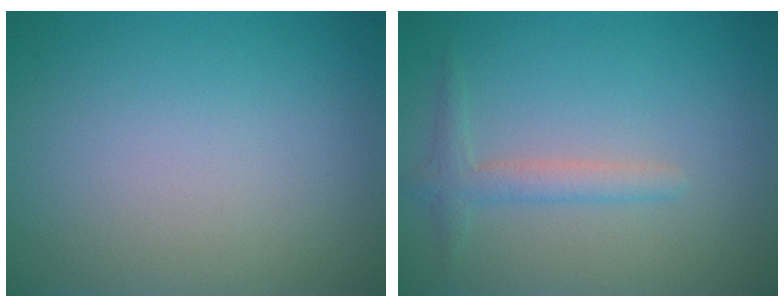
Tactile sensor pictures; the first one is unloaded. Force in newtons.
{"total": 1.9, "press": 1.9, "slide": 0.0}